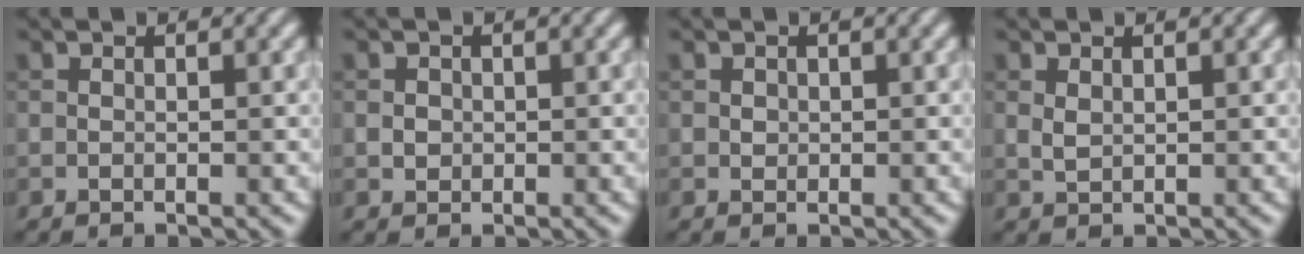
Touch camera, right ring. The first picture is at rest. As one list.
[{"total": 1.0, "force": [0.0, 0.9, 0.3], "torque": [0.000, -0.003, 0.001]}, {"total": 0.5, "force": [0.2, 0.5, 0.1], "torque": [0.000, -0.002, 0.004]}, {"total": 0.9, "force": [0.4, 0.5, 0.6], "torque": [-0.018, -0.001, 0.013]}]